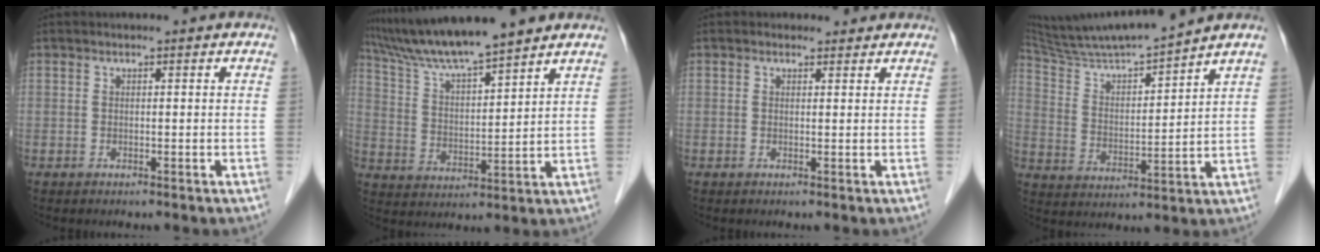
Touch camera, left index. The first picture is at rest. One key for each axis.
{"total": 13.2, "fx": 11.6, "fy": 0.0, "fz": 6.1, "tx": -0.114, "ty": 0.021, "tz": 0.211}
{"total": 1.5, "fx": 1.2, "fy": 0.9, "fz": -0.1, "tx": 0.001, "ty": 0.005, "tz": 0.013}
{"total": 14.7, "fx": 13.6, "fy": -1.2, "fz": 5.5, "tx": -0.110, "ty": 0.002, "tz": 0.240}